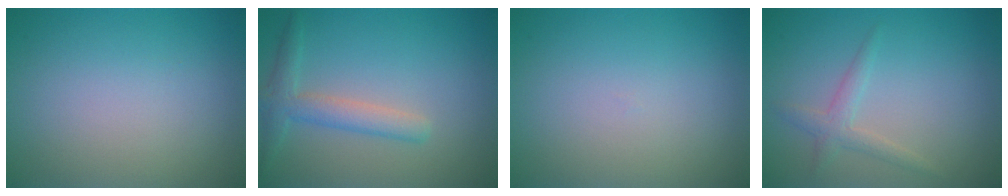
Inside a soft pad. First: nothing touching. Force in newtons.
{"total": 2.8, "press": 2.8, "slide": 0.1}
{"total": 0.0}
{"total": 1.8, "press": 1.8, "slide": 0.1}